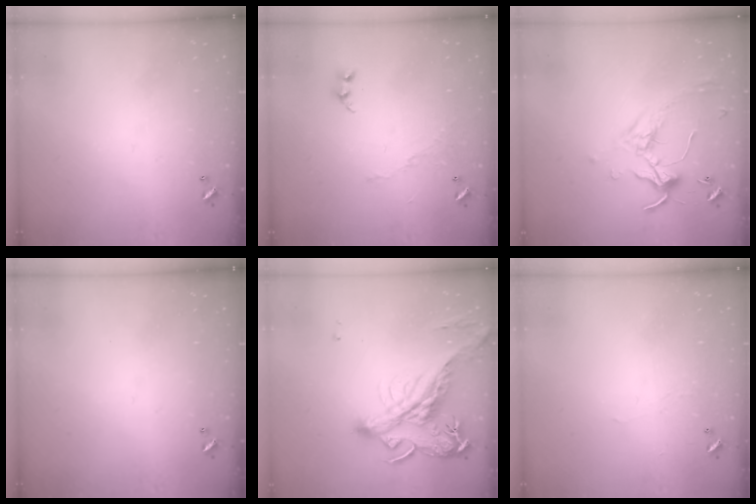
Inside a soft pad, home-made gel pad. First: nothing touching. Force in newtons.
{"total": 5.6, "press": 5.6, "slide": 0.4}
{"total": 0.0}
{"total": 0.0}
{"total": 4.6, "press": 4.3, "slide": 1.7}
{"total": 0.9, "press": 0.7, "slide": 0.4}